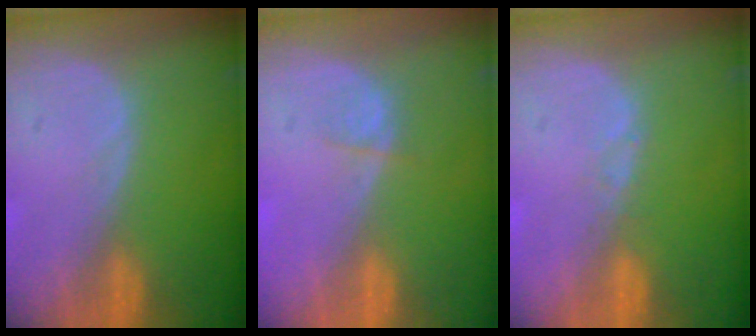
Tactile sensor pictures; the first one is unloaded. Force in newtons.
{"total": 1.4, "press": 1.3, "slide": 0.6}
{"total": 0.8, "press": 0.7, "slide": 0.1}